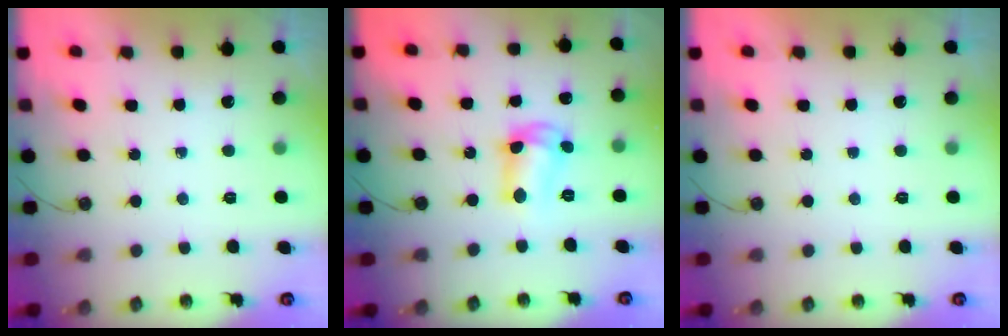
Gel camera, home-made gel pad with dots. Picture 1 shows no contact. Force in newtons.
{"total": 9.5, "press": 9.5, "slide": 0.4}
{"total": 0.0}